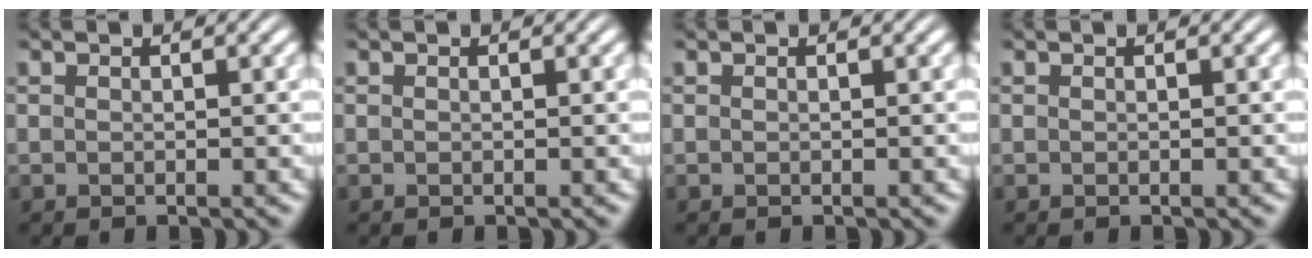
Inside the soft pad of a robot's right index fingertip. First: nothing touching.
{"total": 0.0}
{"total": 0.0}
{"total": 0.0}